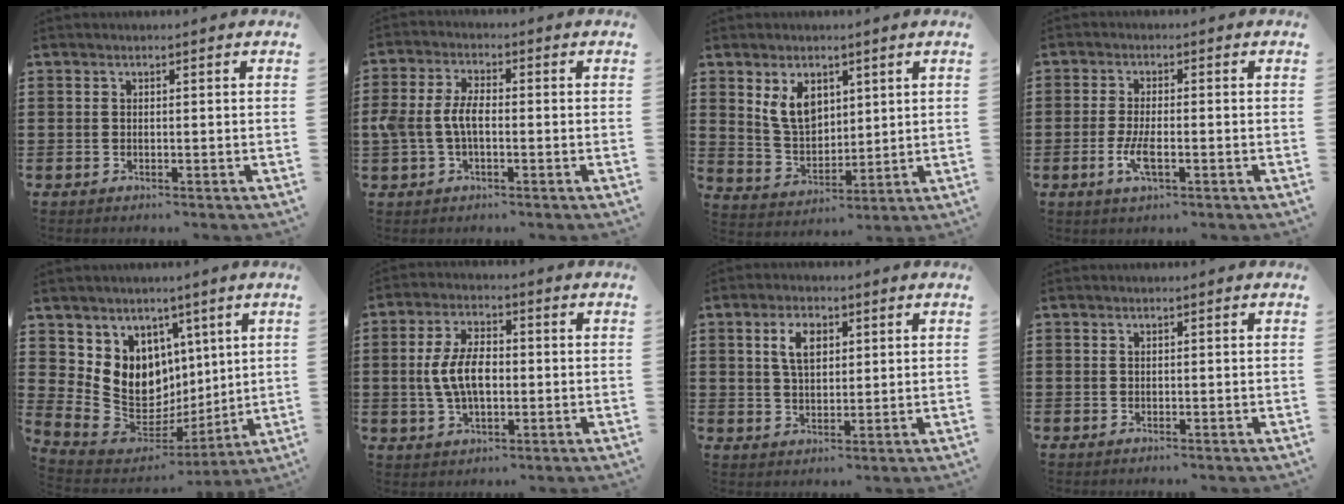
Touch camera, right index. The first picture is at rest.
{"total": 5.3, "force": [-0.7, 2.8, 4.5], "torque": [-0.112, -0.001, -0.020]}
{"total": 6.7, "force": [2.9, 4.4, 4.1], "torque": [-0.105, 0.011, 0.053]}
{"total": 4.2, "force": [-1.5, 1.2, 3.8], "torque": [-0.082, -0.004, -0.031]}
{"total": 10.2, "force": [2.4, 9.5, 2.8], "torque": [-0.094, -0.046, 0.056]}
{"total": 7.4, "force": [-0.2, 3.9, 6.2], "torque": [-0.146, 0.003, -0.012]}
{"total": 5.0, "force": [1.7, 2.8, 3.8], "torque": [-0.078, 0.011, 0.026]}
{"total": 0.0}